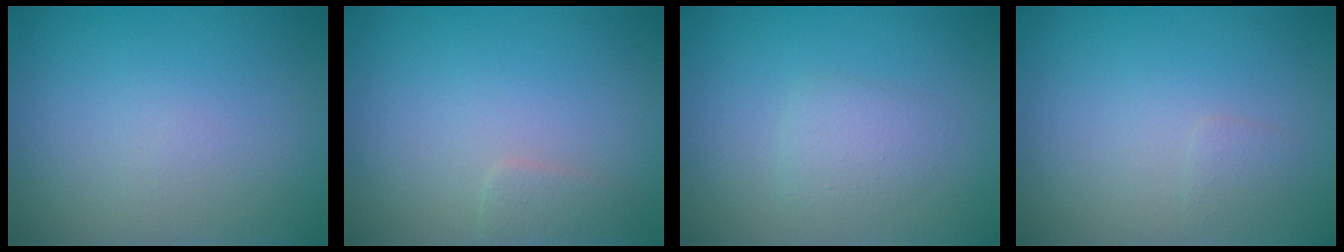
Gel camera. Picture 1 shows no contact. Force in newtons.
{"total": 1.2, "press": 1.2, "slide": 0.0}
{"total": 1.6, "press": 1.6, "slide": 0.1}
{"total": 0.8, "press": 0.8, "slide": 0.1}